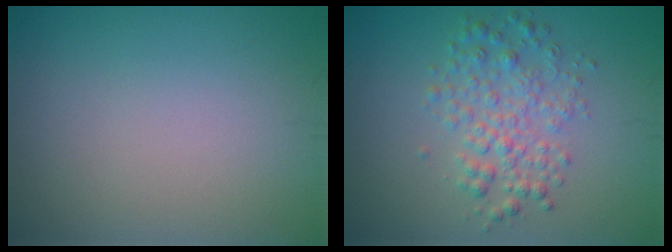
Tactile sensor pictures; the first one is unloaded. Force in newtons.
{"total": 3.3, "press": 3.3, "slide": 0.1}